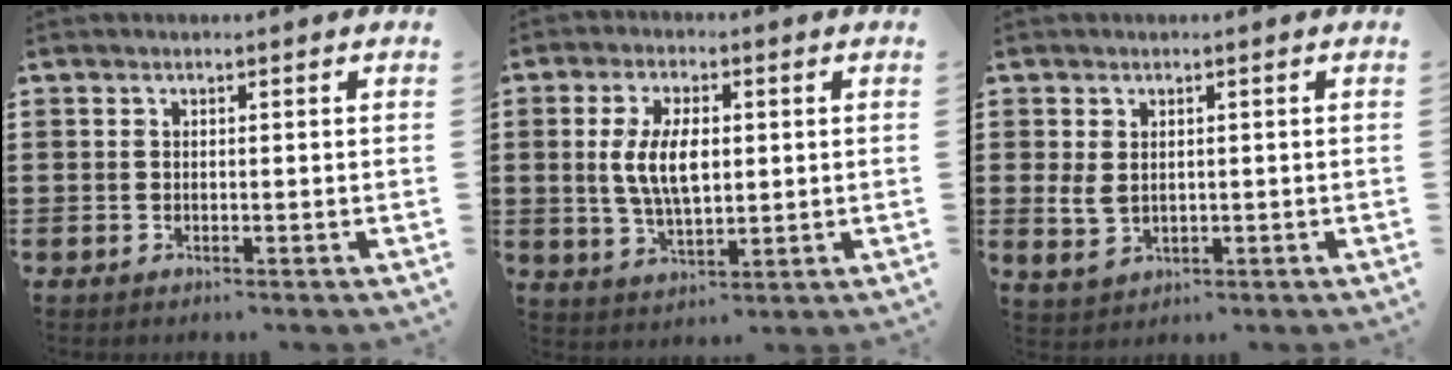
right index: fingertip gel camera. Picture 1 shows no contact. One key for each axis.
{"total": 7.5, "fx": 0.6, "fy": 3.5, "fz": 6.7, "tx": -0.134, "ty": 0.003, "tz": 0.005}
{"total": 2.8, "fx": 0.6, "fy": 2.0, "fz": 1.9, "tx": -0.051, "ty": 0.004, "tz": 0.010}